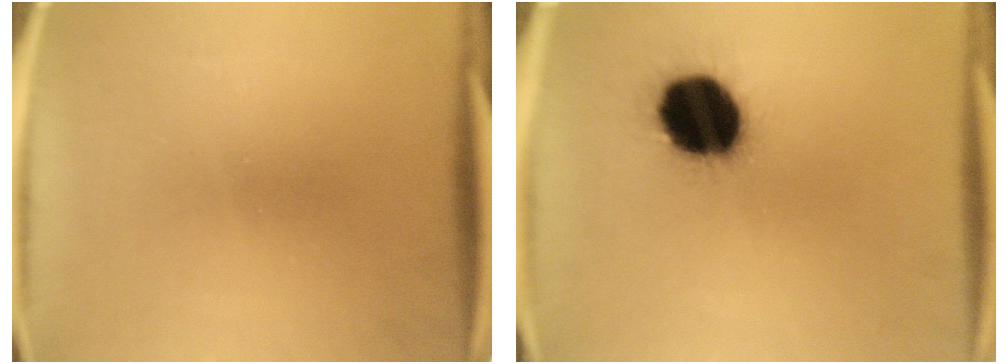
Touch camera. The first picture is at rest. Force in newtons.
{"total": 19.4}